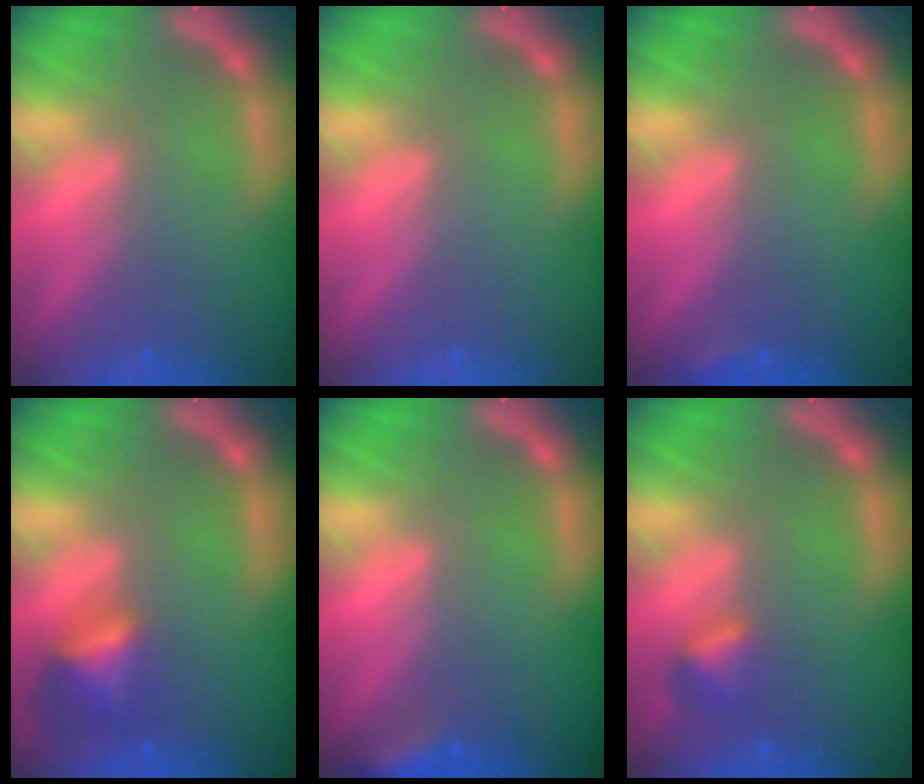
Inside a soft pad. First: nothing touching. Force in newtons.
{"total": 0.0}
{"total": 0.9}
{"total": 3.5}
{"total": 2.9}
{"total": 1.9}